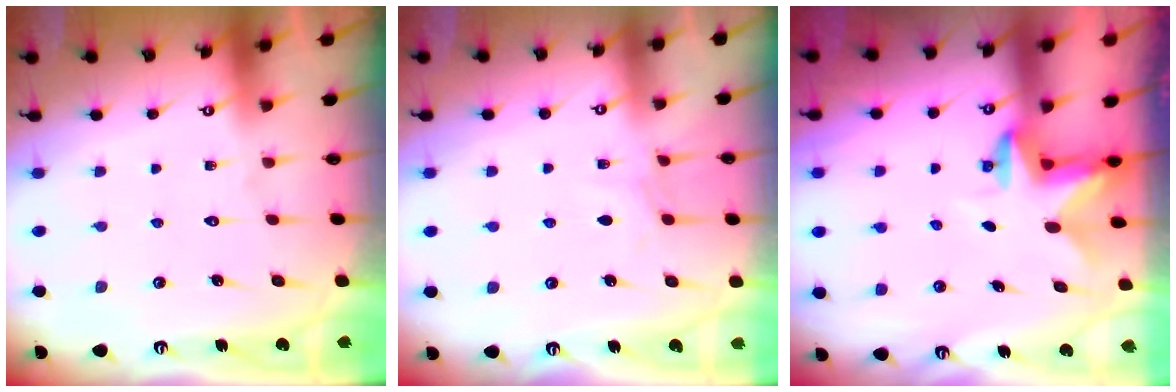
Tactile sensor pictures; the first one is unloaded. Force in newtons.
{"total": 4.3, "press": 4.3, "slide": 0.5}
{"total": 2.8, "press": 2.8, "slide": 0.6}